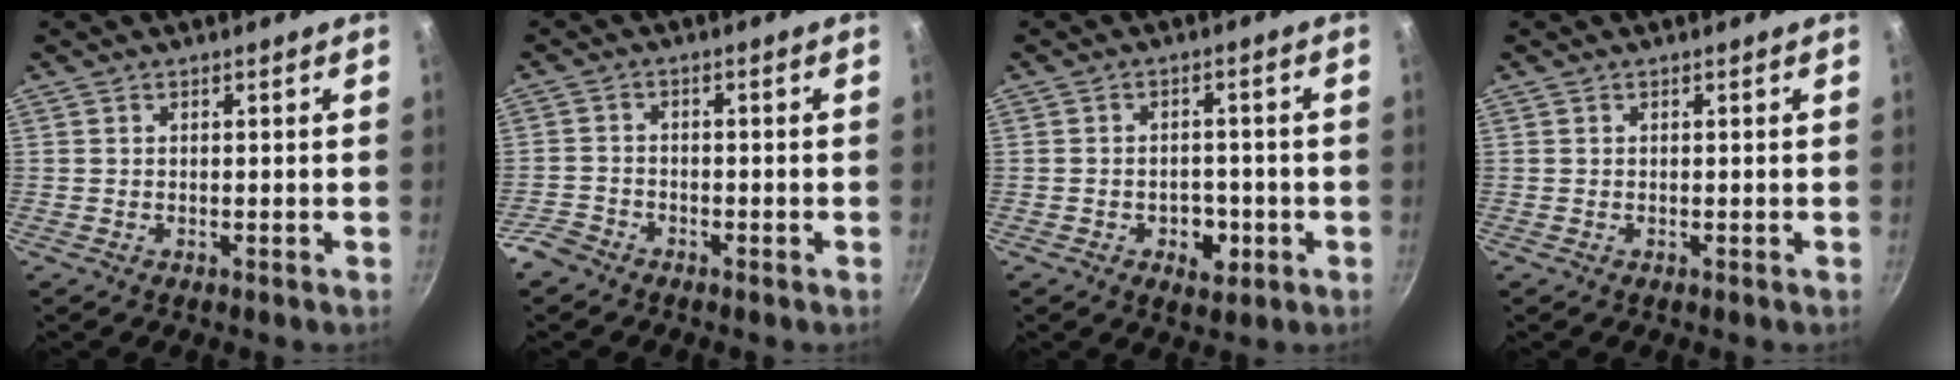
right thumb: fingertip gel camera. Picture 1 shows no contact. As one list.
[{"total": 3.8, "force": [-2.9, 2.3, 0.9], "torque": [-0.017, 0.030, -0.058]}, {"total": 5.5, "force": [-1.9, 3.8, 3.4], "torque": [-0.027, 0.009, -0.025]}, {"total": 0.0}]